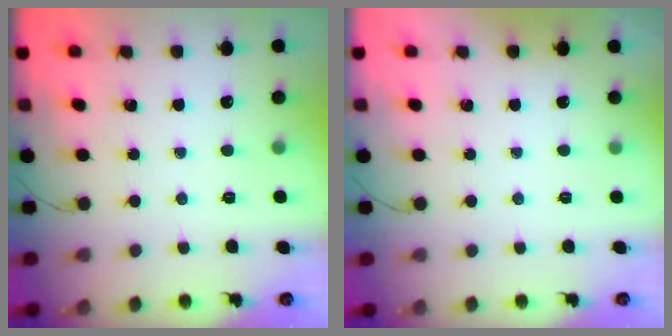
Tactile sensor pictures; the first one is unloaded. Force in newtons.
{"total": 1.9, "press": 1.9, "slide": 0.3}